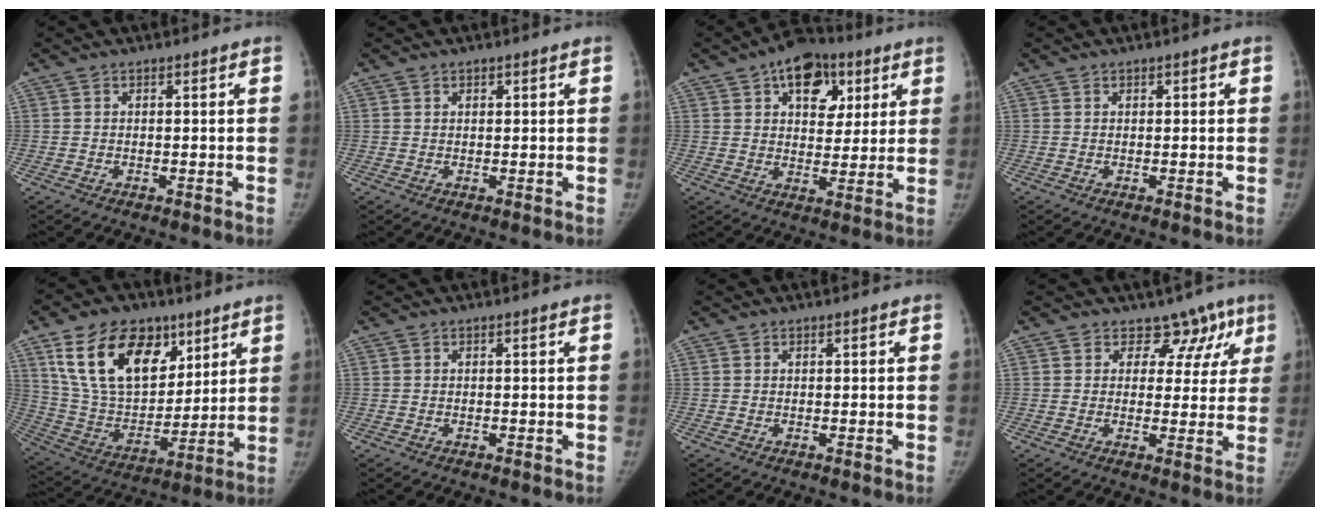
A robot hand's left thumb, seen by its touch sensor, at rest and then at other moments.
{"total": 0.9, "force": [0.6, 0.6, 0.3], "torque": [0.002, -0.003, 0.007]}
{"total": 14.0, "force": [6.5, 8.9, 8.6], "torque": [-0.076, -0.010, 0.096]}
{"total": 0.8, "force": [0.3, 0.6, 0.3], "torque": [0.007, 0.001, 0.003]}
{"total": 22.7, "force": [11.5, 14.2, 13.5], "torque": [-0.205, -0.032, 0.211]}
{"total": 0.0}
{"total": 0.0}
{"total": 8.0, "force": [5.1, 5.9, 1.3], "torque": [0.038, -0.018, 0.046]}